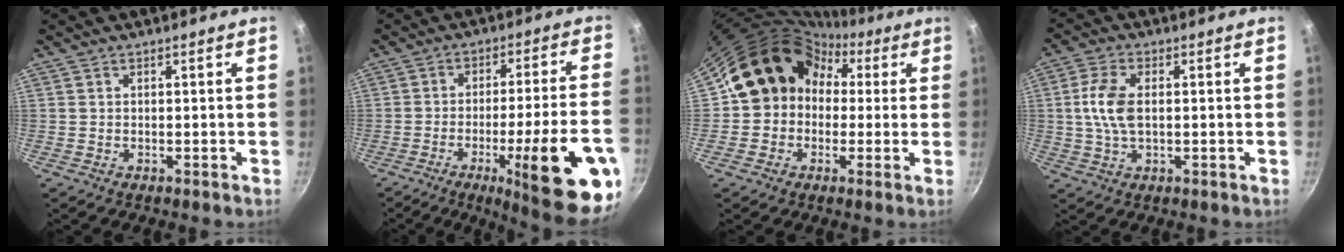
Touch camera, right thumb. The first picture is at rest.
{"total": 22.3, "force": [-8.8, 4.0, 20.1], "torque": [-0.255, 0.027, -0.121]}
{"total": 14.7, "force": [1.8, 13.0, 6.7], "torque": [-0.066, 0.049, 0.010]}
{"total": 7.8, "force": [0.7, 4.3, 6.4], "torque": [-0.131, 0.009, 0.011]}